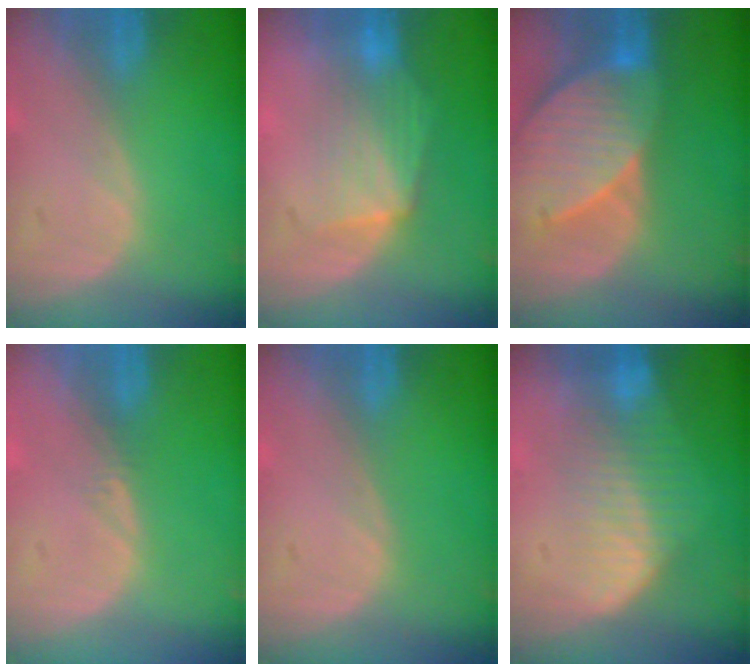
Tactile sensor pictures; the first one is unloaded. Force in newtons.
{"total": 7.0, "press": 6.3, "slide": 3.0}
{"total": 10.1, "press": 8.9, "slide": 4.8}
{"total": 0.5, "press": 0.5, "slide": 0.2}
{"total": 0.0}
{"total": 7.2, "press": 6.6, "slide": 2.9}